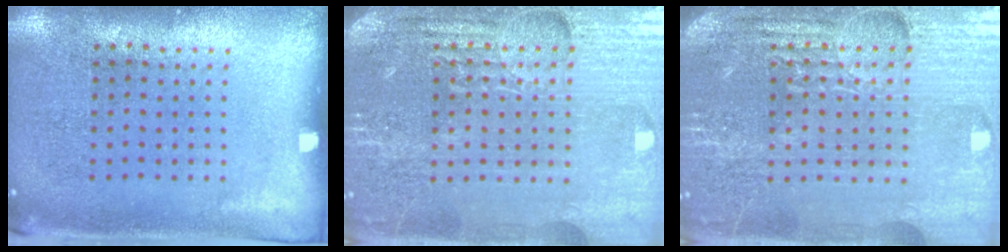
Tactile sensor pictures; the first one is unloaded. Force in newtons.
{"total": 4.9, "press": 4.6, "slide": 1.6}
{"total": 5.1, "press": 4.7, "slide": 1.9}